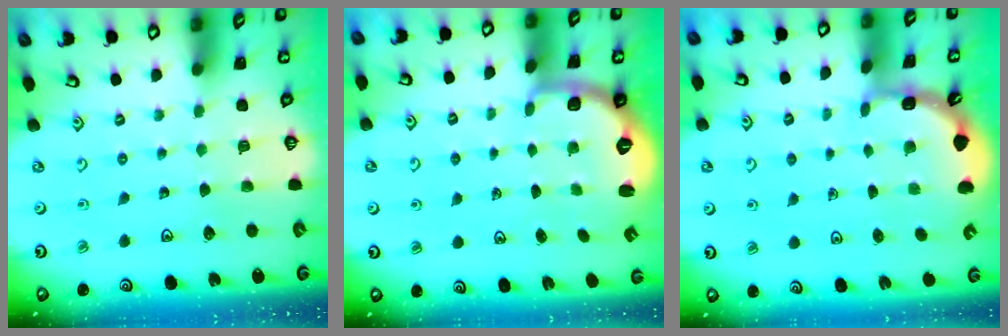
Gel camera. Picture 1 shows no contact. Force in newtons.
{"total": 2.6, "press": 1.4, "slide": 2.2}
{"total": 2.2, "press": 2.2, "slide": 0.1}